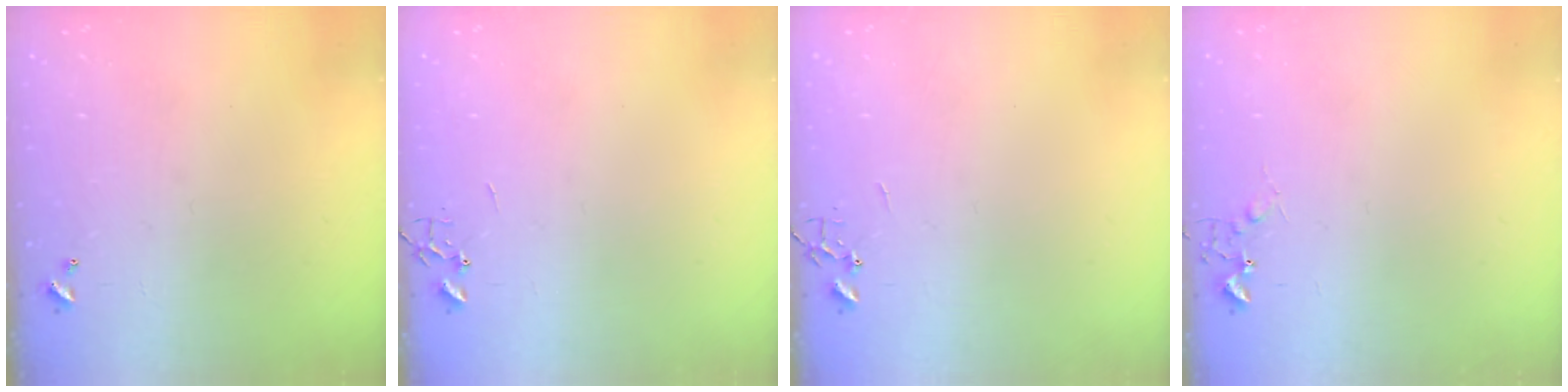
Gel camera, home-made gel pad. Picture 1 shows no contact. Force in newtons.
{"total": 0.0}
{"total": 0.0}
{"total": 6.6, "press": 6.6, "slide": 0.8}